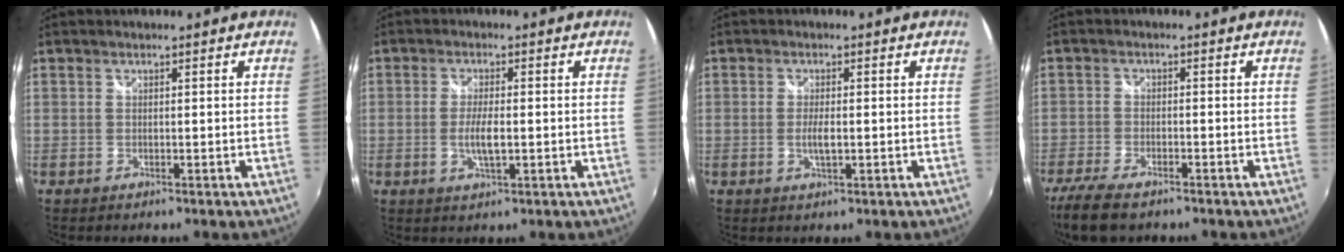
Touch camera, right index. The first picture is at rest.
{"total": 4.4, "force": [-0.8, 1.1, 4.2], "torque": [-0.083, -0.006, -0.015]}
{"total": 2.8, "force": [-0.5, 0.7, 2.7], "torque": [-0.051, -0.005, -0.008]}
{"total": 8.5, "force": [-6.6, 2.5, 4.8], "torque": [-0.126, -0.030, -0.123]}